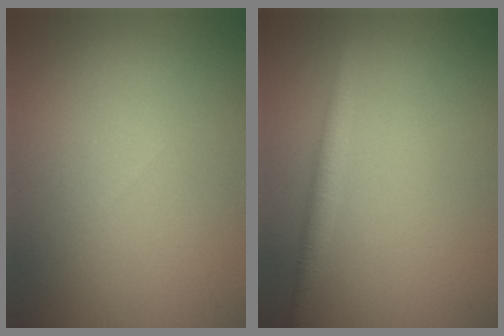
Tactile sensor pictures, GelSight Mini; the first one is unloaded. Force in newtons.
{"total": 2.1, "press": 2.1, "slide": 0.1}